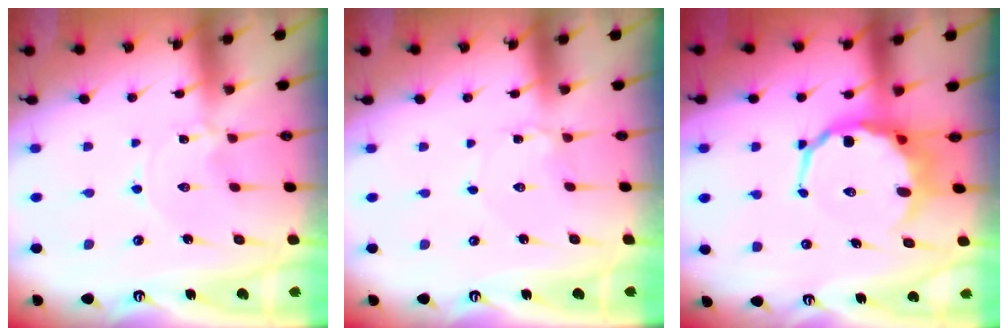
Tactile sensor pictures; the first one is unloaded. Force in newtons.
{"total": 1.9, "press": 1.9, "slide": 0.2}
{"total": 8.2, "press": 7.8, "slide": 2.5}